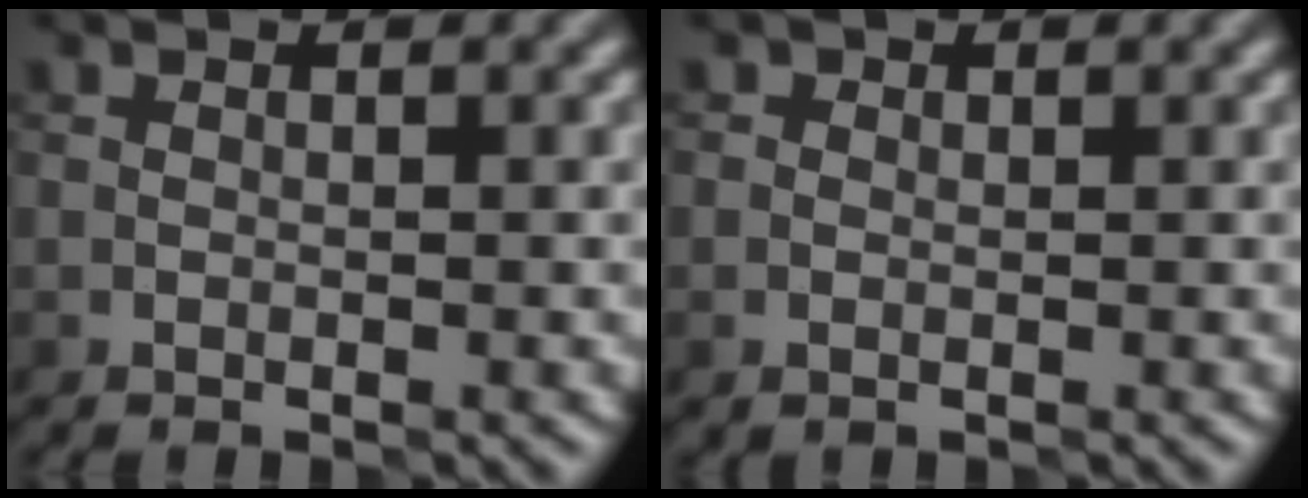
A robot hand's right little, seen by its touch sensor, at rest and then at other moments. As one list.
[{"total": 1.0, "force": [0.1, 0.9, 0.2], "torque": [-0.002, 0.000, -0.004]}]